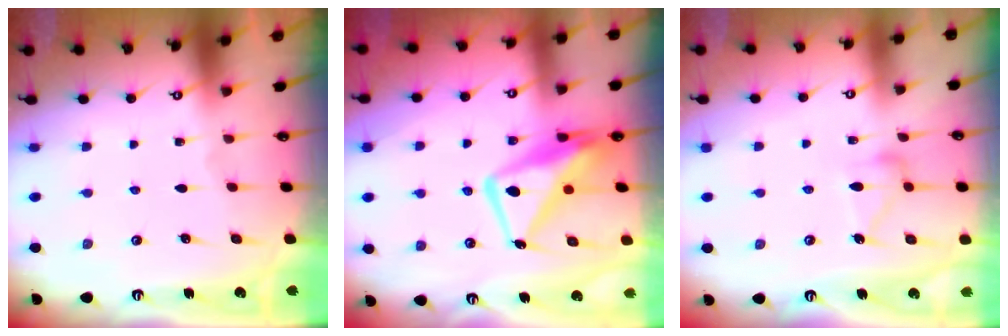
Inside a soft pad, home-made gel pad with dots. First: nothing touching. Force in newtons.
{"total": 14.0, "press": 13.9, "slide": 1.6}
{"total": 12.0, "press": 12.0, "slide": 0.5}